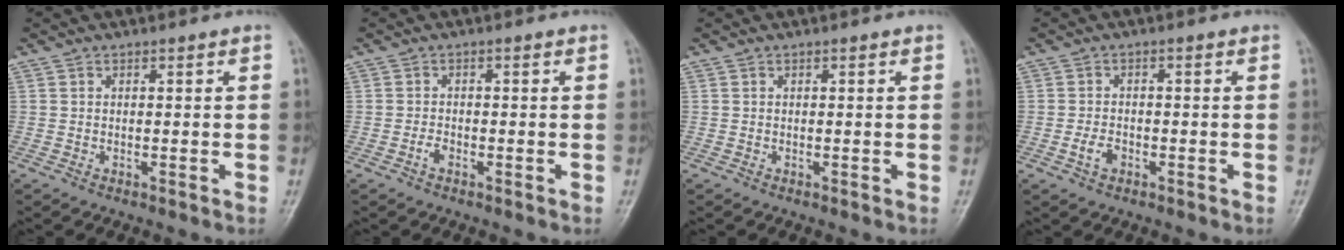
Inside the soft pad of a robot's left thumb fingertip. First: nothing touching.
{"total": 1.5, "force": [-0.9, 0.8, 0.9], "torque": [-0.019, 0.004, -0.021]}
{"total": 0.0}
{"total": 2.8, "force": [-1.2, 1.8, 1.7], "torque": [-0.031, 0.008, -0.024]}